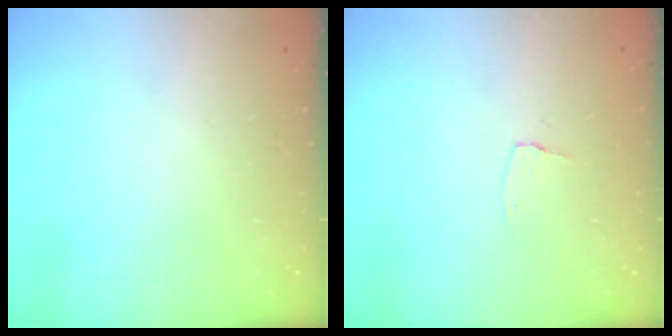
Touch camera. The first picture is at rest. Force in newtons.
{"total": 2.6, "press": 2.6, "slide": 0.2}